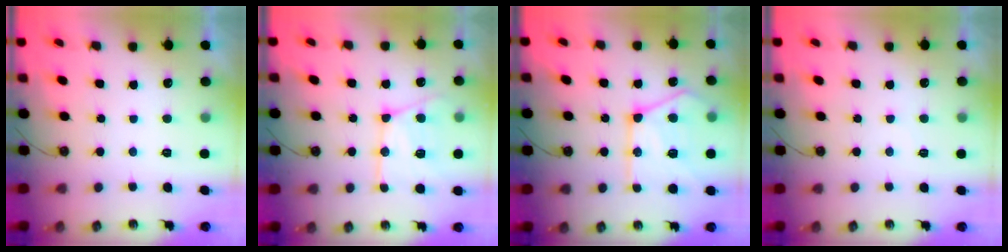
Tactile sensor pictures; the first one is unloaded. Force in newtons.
{"total": 16.7, "press": 16.5, "slide": 2.0}
{"total": 19.0, "press": 18.8, "slide": 2.1}
{"total": 2.2, "press": 2.2, "slide": 0.4}